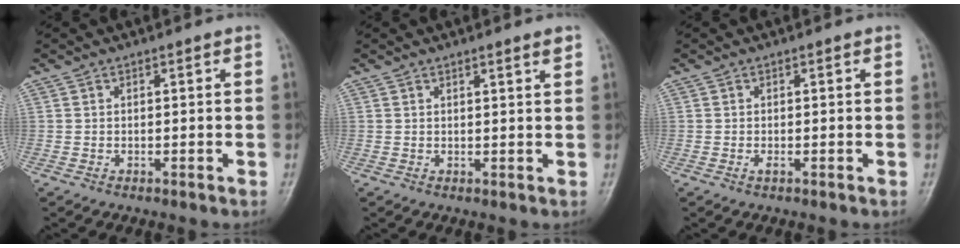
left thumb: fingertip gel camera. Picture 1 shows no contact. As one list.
[{"total": 1.8, "force": [1.3, 0.0, 1.2], "torque": [-0.016, -0.009, 0.019]}, {"total": 0.8, "force": [-0.1, 0.3, 0.7], "torque": [-0.011, -0.001, -0.002]}]